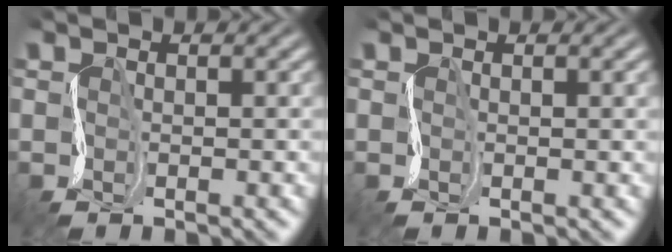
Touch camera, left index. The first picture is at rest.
{"total": 1.7, "force": [0.6, 0.7, 1.5], "torque": [-0.010, 0.009, 0.000]}